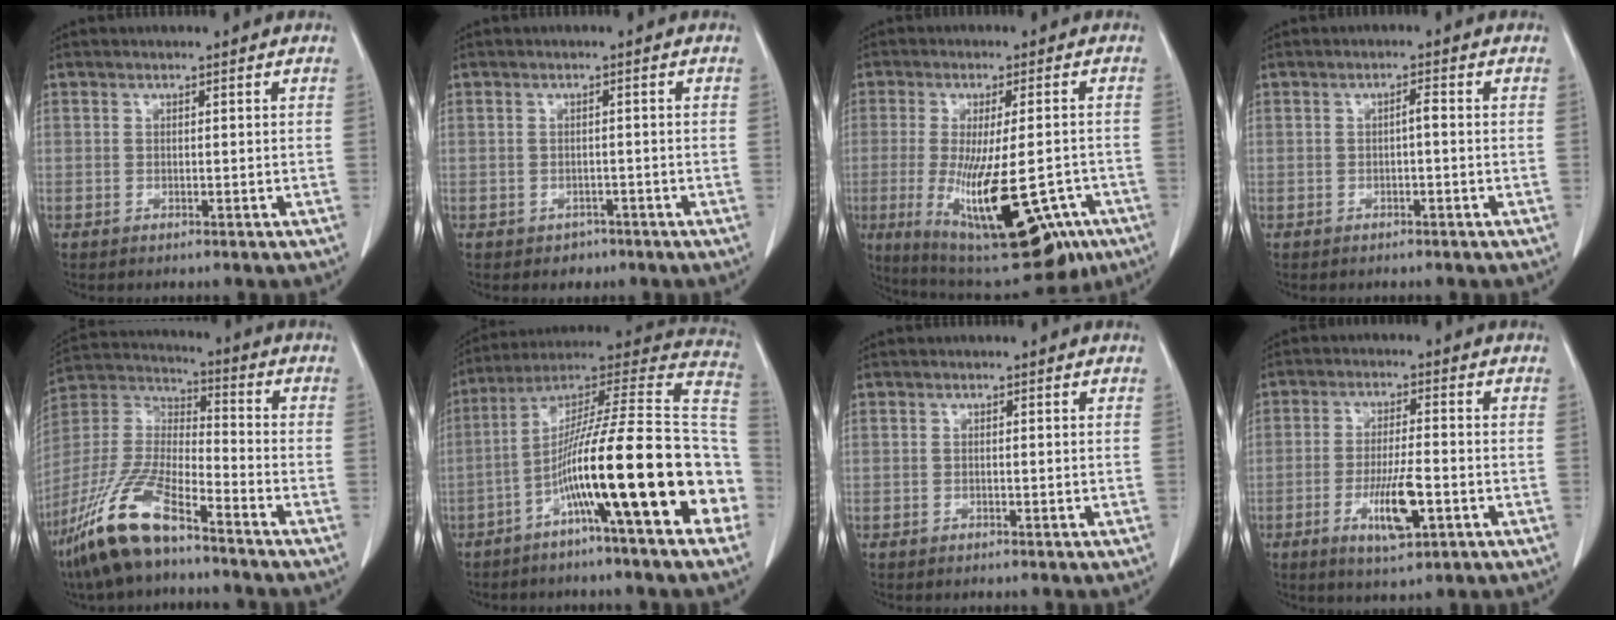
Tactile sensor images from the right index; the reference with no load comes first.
{"total": 1.7, "force": [-1.4, 1.1, 0.2], "torque": [-0.009, 0.002, -0.019]}
{"total": 21.3, "force": [-8.8, 6.4, 18.3], "torque": [-0.302, -0.038, -0.118]}
{"total": 1.2, "force": [-0.2, 0.1, 1.2], "torque": [-0.019, 0.003, -0.003]}
{"total": 15.1, "force": [-10.5, 3.1, 10.4], "torque": [-0.228, -0.015, -0.202]}
{"total": 24.5, "force": [-7.5, 1.2, 23.3], "torque": [-0.294, 0.025, -0.123]}
{"total": 0.0}
{"total": 7.7, "force": [-2.8, 1.3, 7.1], "torque": [-0.127, -0.009, -0.041]}